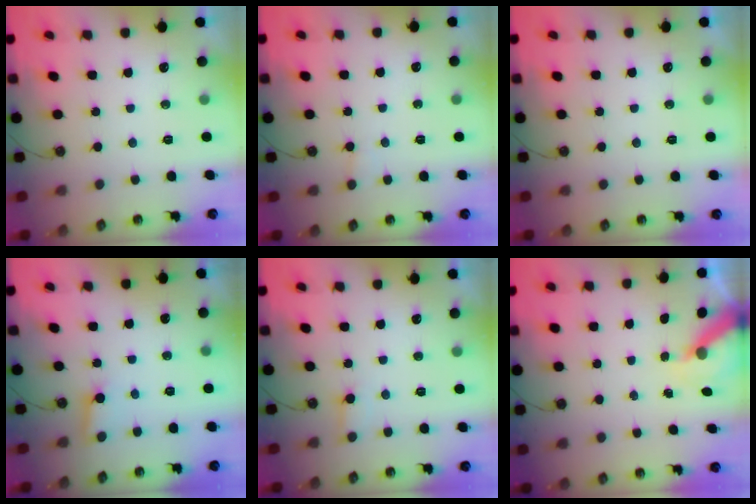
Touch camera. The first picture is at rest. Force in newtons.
{"total": 4.4, "press": 4.4, "slide": 0.4}
{"total": 0.0}
{"total": 4.8, "press": 4.7, "slide": 1.0}
{"total": 3.3, "press": 3.3, "slide": 0.3}
{"total": 6.5, "press": 6.5, "slide": 0.1}